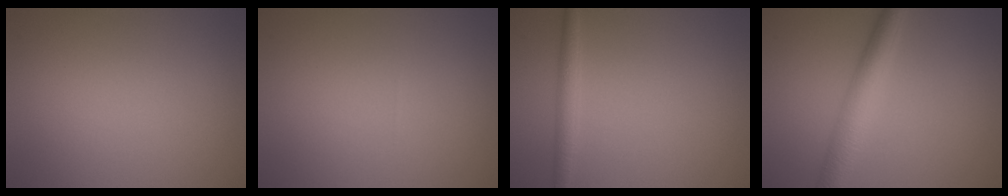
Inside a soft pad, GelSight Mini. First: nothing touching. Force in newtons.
{"total": 0.0}
{"total": 1.9, "press": 1.9, "slide": 0.0}
{"total": 4.3, "press": 4.3, "slide": 0.2}